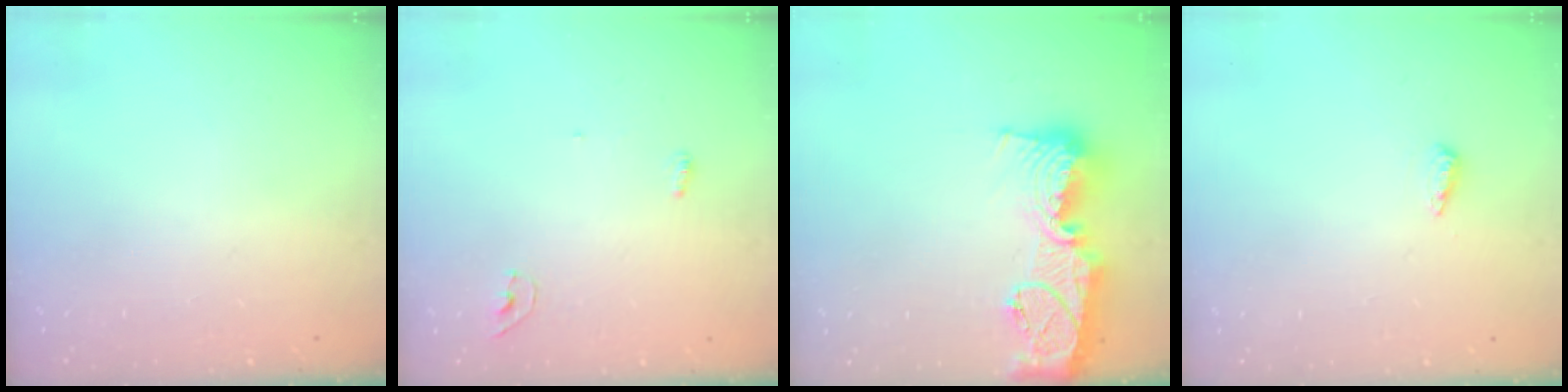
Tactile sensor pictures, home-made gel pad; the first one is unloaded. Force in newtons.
{"total": 6.4, "press": 4.1, "slide": 4.9}
{"total": 18.5, "press": 18.4, "slide": 1.7}
{"total": 5.6, "press": 5.5, "slide": 1.0}